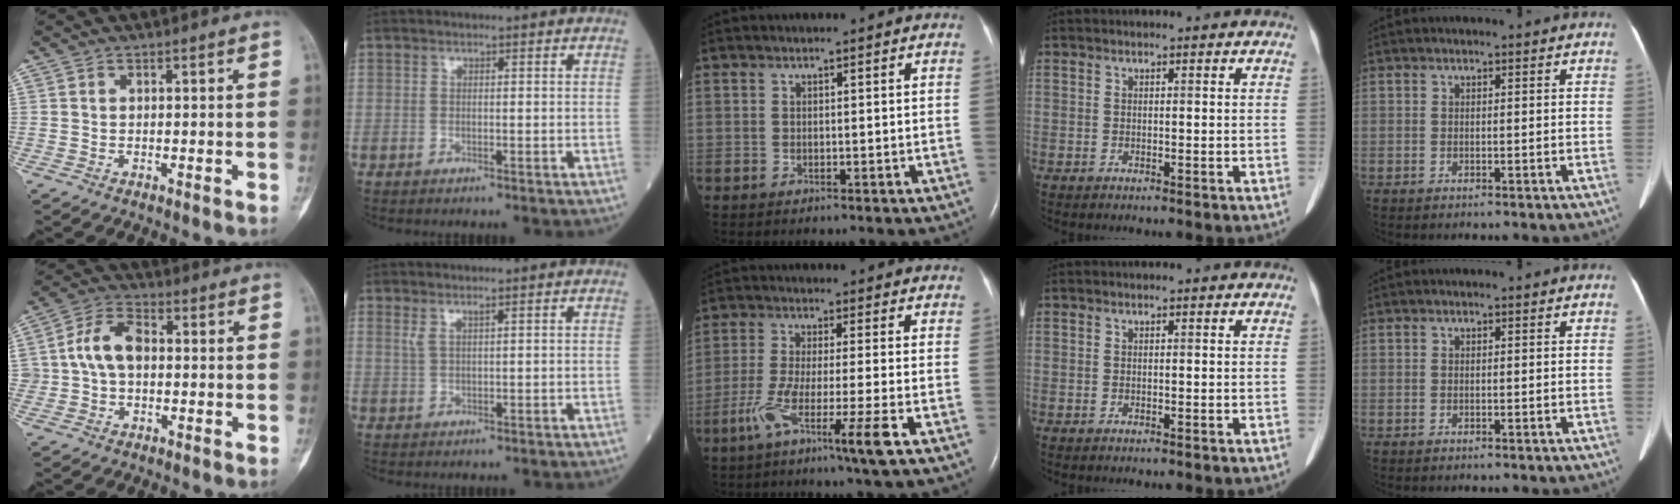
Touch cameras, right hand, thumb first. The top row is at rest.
{"thumb": {"total": 8.2, "force": [0.1, 5.7, 5.9], "torque": [-0.099, 0.025, -0.004]}, "index": {"total": 1.3, "force": [0.9, -0.1, 1.0], "torque": [-0.027, 0.003, 0.022]}, "middle": {"total": 8.7, "force": [-4.5, -1.2, 7.4], "torque": [-0.137, -0.026, -0.086]}}